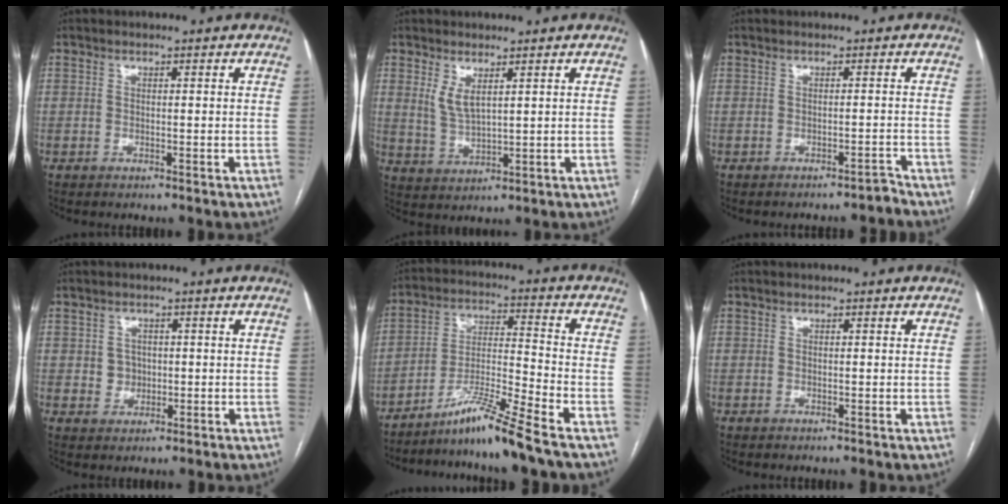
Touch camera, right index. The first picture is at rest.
{"total": 3.8, "force": [2.0, 1.3, 3.0], "torque": [-0.067, -0.007, 0.049]}
{"total": 2.7, "force": [-2.6, -0.5, -0.4], "torque": [0.020, -0.002, -0.032]}
{"total": 2.5, "force": [0.0, 2.4, 0.7], "torque": [-0.005, 0.004, 0.003]}
{"total": 10.0, "force": [-7.9, -1.8, 5.9], "torque": [-0.117, -0.012, -0.141]}
{"total": 0.0}